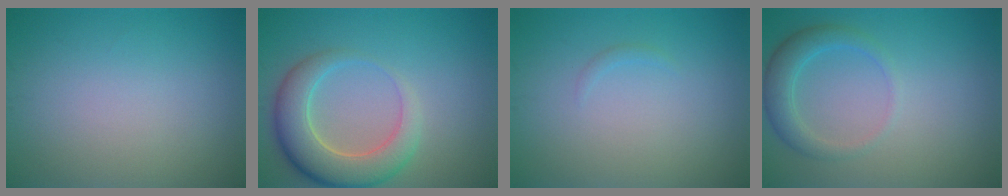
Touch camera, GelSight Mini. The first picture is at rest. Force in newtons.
{"total": 6.5, "press": 6.5, "slide": 0.6}
{"total": 0.5, "press": 0.5, "slide": 0.1}
{"total": 2.9, "press": 2.9, "slide": 0.1}